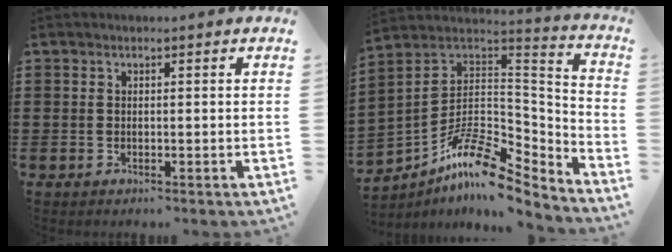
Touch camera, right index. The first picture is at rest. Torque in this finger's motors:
{"motor_torque": [0.27, 0.32, 0.01, -0.01]}